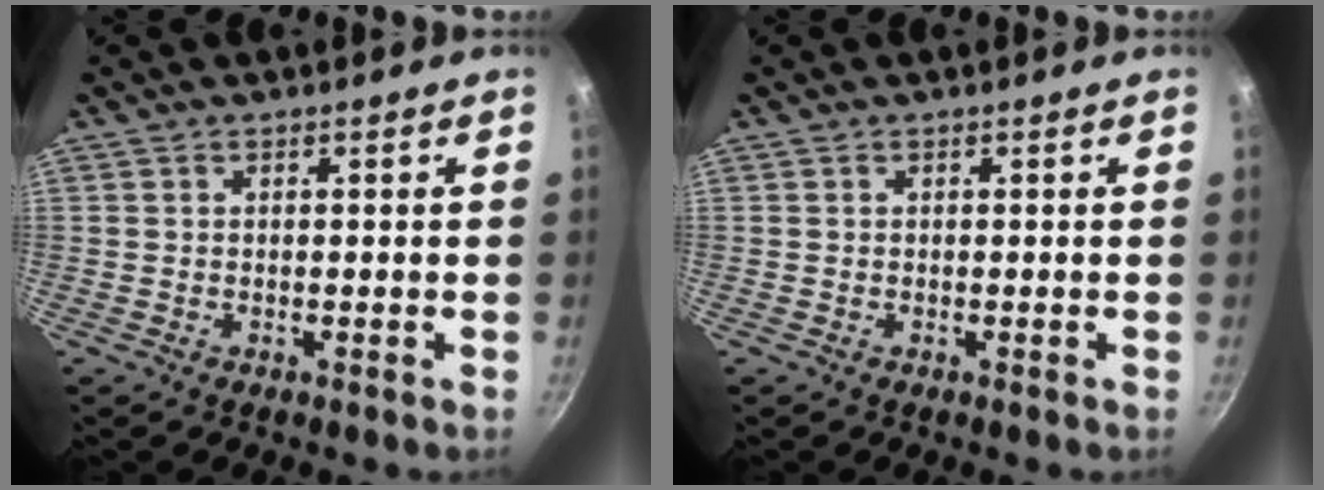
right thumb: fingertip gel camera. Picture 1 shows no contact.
{"total": 0.0}